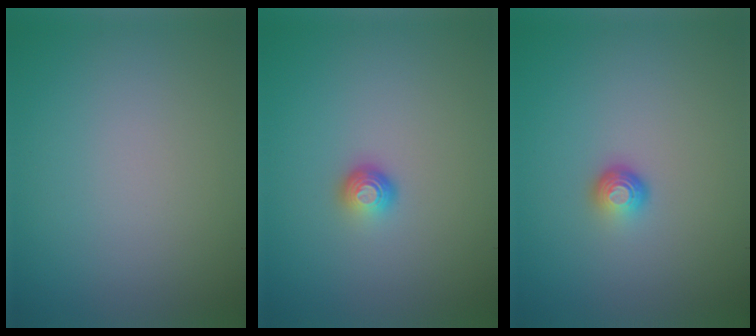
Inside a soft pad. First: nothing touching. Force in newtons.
{"total": 1.4, "press": 1.0, "slide": 1.0}
{"total": 1.6, "press": 1.0, "slide": 1.2}